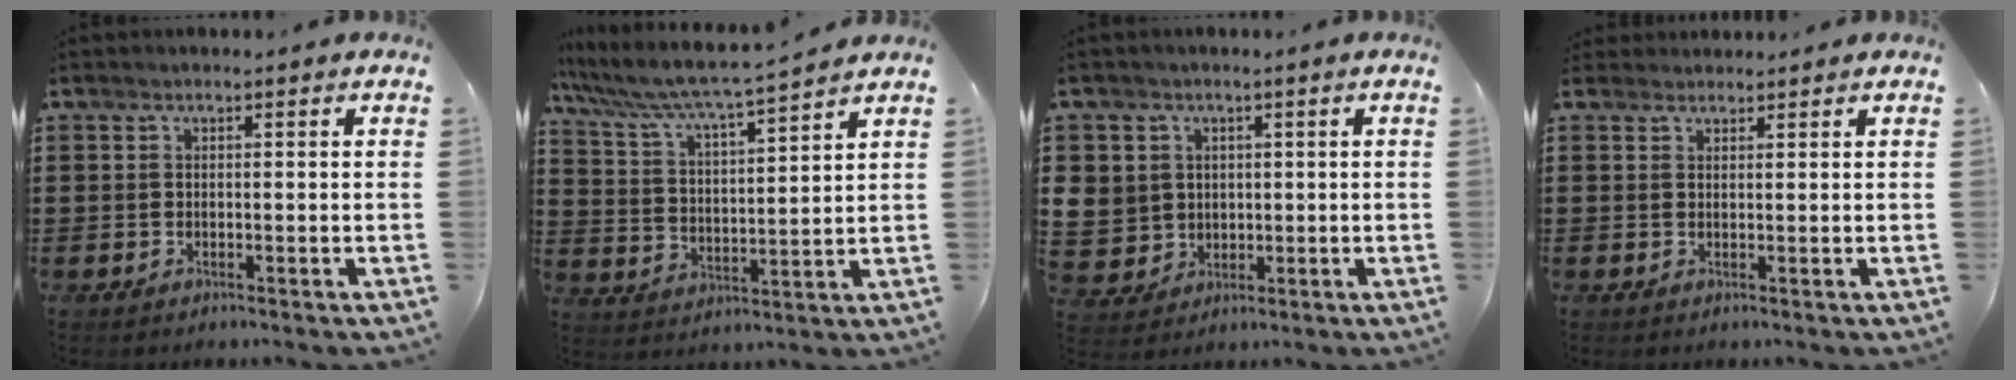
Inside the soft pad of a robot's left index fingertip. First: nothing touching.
{"total": 6.2, "force": [5.6, -0.3, 2.5], "torque": [-0.075, -0.040, 0.090]}
{"total": 5.1, "force": [1.0, 4.9, 0.4], "torque": [-0.041, 0.009, 0.019]}
{"total": 1.2, "force": [1.2, 0.2, 0.0], "torque": [-0.004, 0.001, 0.024]}